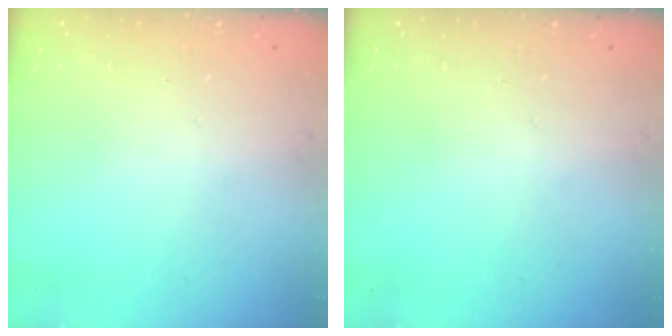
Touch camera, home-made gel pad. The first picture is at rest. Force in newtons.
{"total": 0.0}